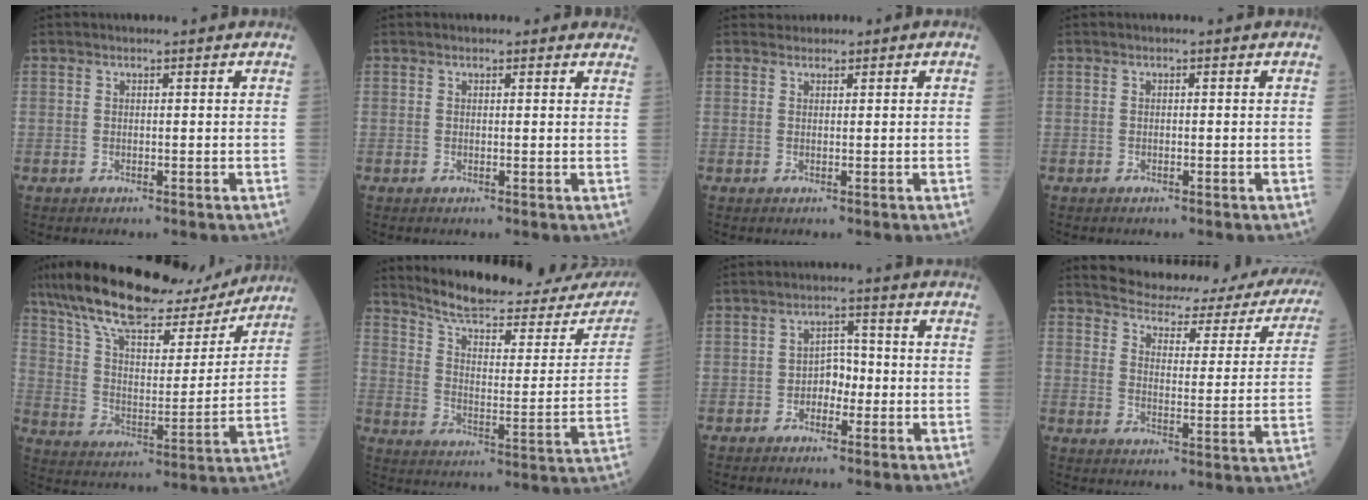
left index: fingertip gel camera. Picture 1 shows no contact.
{"total": 2.4, "force": [2.1, 1.1, 0.4], "torque": [0.005, -0.002, 0.007]}
{"total": 0.7, "force": [0.5, 0.5, -0.1], "torque": [0.003, 0.010, 0.004]}
{"total": 0.0}
{"total": 22.7, "force": [17.8, 6.9, 12.1], "torque": [-0.209, 0.023, 0.280]}
{"total": 23.6, "force": [21.8, 4.0, 8.2], "torque": [-0.115, -0.067, 0.281]}
{"total": 3.3, "force": [-1.3, 2.0, 2.3], "torque": [-0.027, 0.008, -0.031]}
{"total": 23.6, "force": [21.4, 6.1, 8.0], "torque": [-0.099, -0.046, 0.245]}